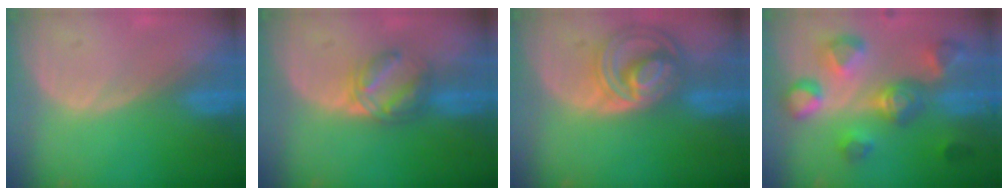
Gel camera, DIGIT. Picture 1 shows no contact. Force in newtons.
{"total": 5.9, "press": 5.3, "slide": 2.6}
{"total": 8.7, "press": 7.5, "slide": 4.4}
{"total": 10.0, "press": 9.8, "slide": 2.1}